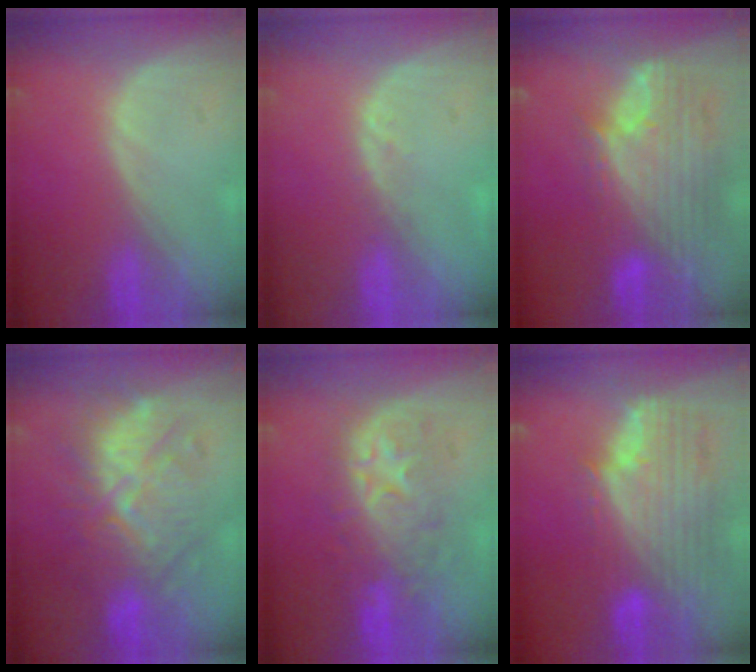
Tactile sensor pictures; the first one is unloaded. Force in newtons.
{"total": 1.3, "press": 1.2, "slide": 0.6}
{"total": 11.9, "press": 10.0, "slide": 6.4}
{"total": 10.1, "press": 10.0, "slide": 0.4}
{"total": 8.7, "press": 8.6, "slide": 1.7}
{"total": 11.8, "press": 10.0, "slide": 6.2}